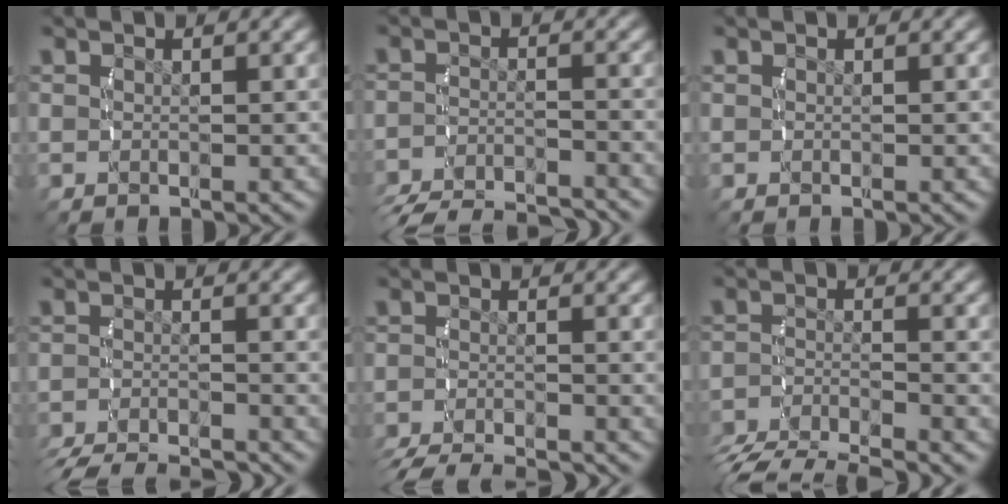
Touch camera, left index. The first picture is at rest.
{"total": 9.9, "force": [-9.5, 2.1, 1.9], "torque": [-0.008, -0.022, -0.149]}
{"total": 0.0}
{"total": 8.6, "force": [-8.2, 2.1, 1.8], "torque": [-0.016, -0.020, -0.128]}
{"total": 7.7, "force": [-7.2, 2.1, 1.9], "torque": [-0.024, -0.017, -0.112]}
{"total": 8.8, "force": [-8.4, 2.0, 1.7], "torque": [-0.009, -0.019, -0.136]}